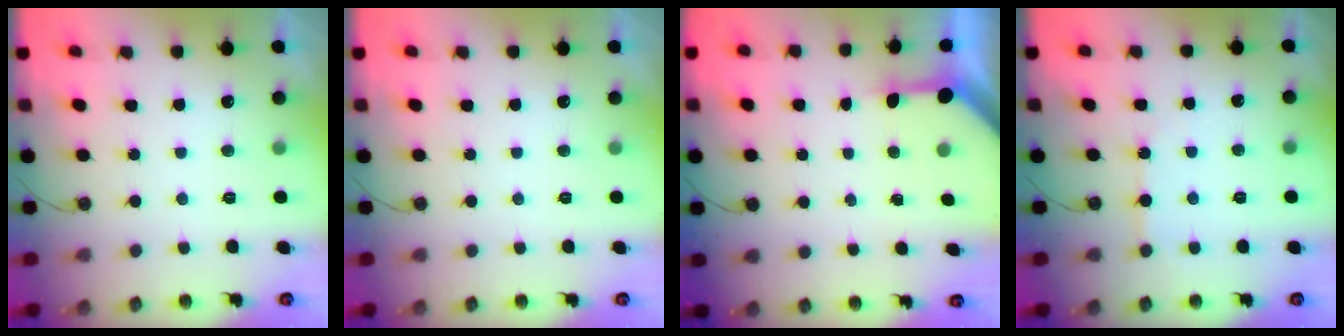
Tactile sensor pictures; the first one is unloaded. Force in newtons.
{"total": 0.0}
{"total": 3.4, "press": 3.3, "slide": 0.4}
{"total": 3.4, "press": 3.3, "slide": 0.6}